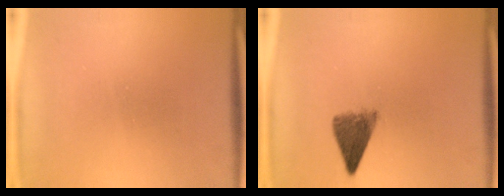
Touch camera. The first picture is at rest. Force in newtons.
{"total": 4.5}